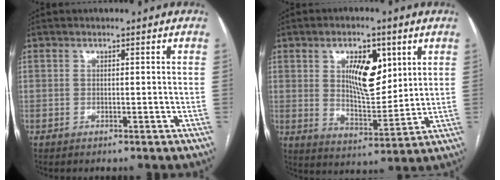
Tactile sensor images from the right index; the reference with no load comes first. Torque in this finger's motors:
{"motor_torque": [0.38, 0.12, 0.28, 0.14]}